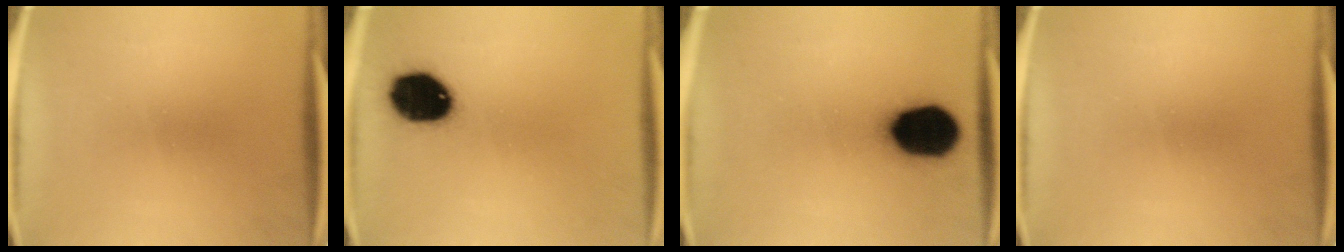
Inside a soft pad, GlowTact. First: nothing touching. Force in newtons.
{"total": 14.3}
{"total": 18.1}
{"total": 0.0}